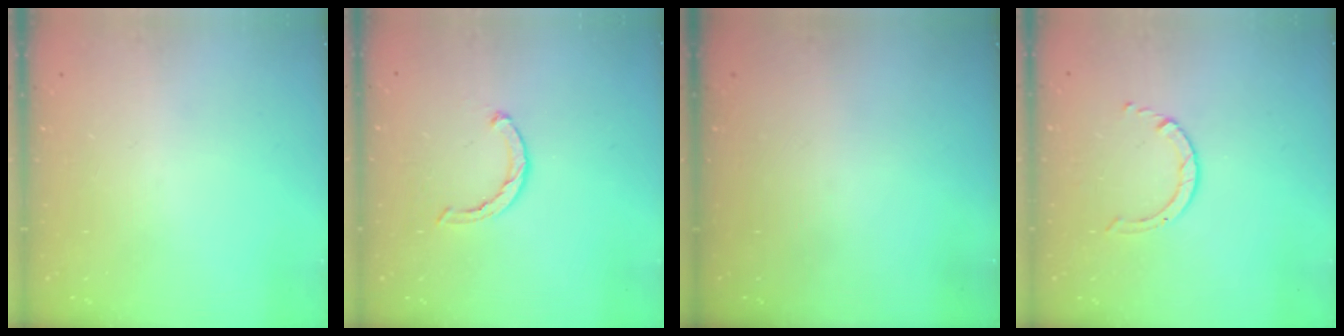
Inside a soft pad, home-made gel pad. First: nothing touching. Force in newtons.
{"total": 2.7, "press": 2.7, "slide": 0.4}
{"total": 0.0}
{"total": 2.5, "press": 2.4, "slide": 0.3}